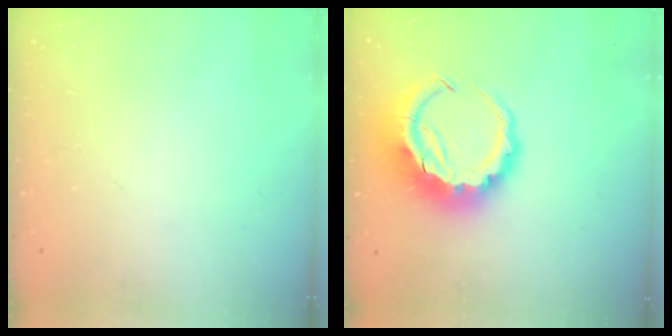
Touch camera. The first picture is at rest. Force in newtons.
{"total": 10.7, "press": 10.4, "slide": 2.6}